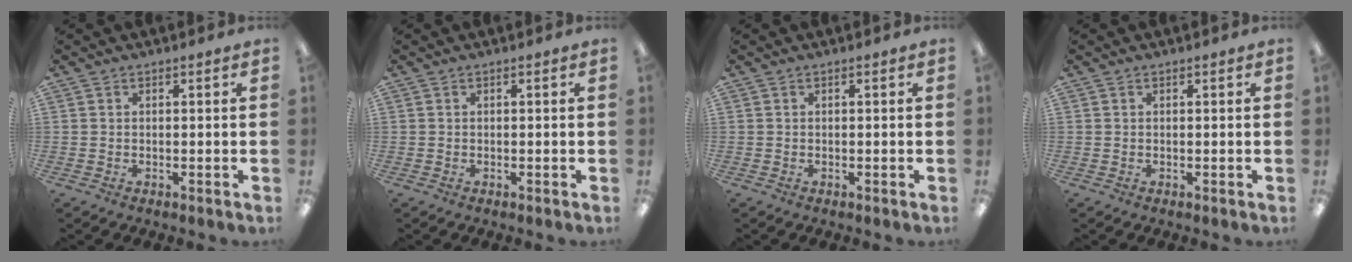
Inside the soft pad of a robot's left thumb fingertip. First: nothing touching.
{"total": 0.0}
{"total": 0.0}
{"total": 0.0}